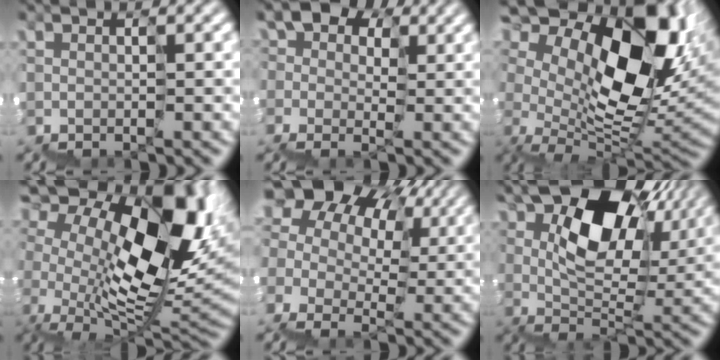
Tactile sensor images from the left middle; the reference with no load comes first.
{"total": 5.2, "force": [2.6, 3.9, 2.4], "torque": [-0.032, 0.030, 0.025]}
{"total": 14.4, "force": [6.9, 8.0, 9.8], "torque": [-0.155, 0.016, 0.124]}
{"total": 16.1, "force": [5.0, 9.3, 12.1], "torque": [-0.217, 0.006, 0.095]}
{"total": 12.9, "force": [5.4, 8.8, 7.8], "torque": [-0.164, 0.036, 0.105]}
{"total": 11.3, "force": [6.0, 5.7, 7.7], "torque": [-0.122, 0.021, 0.096]}